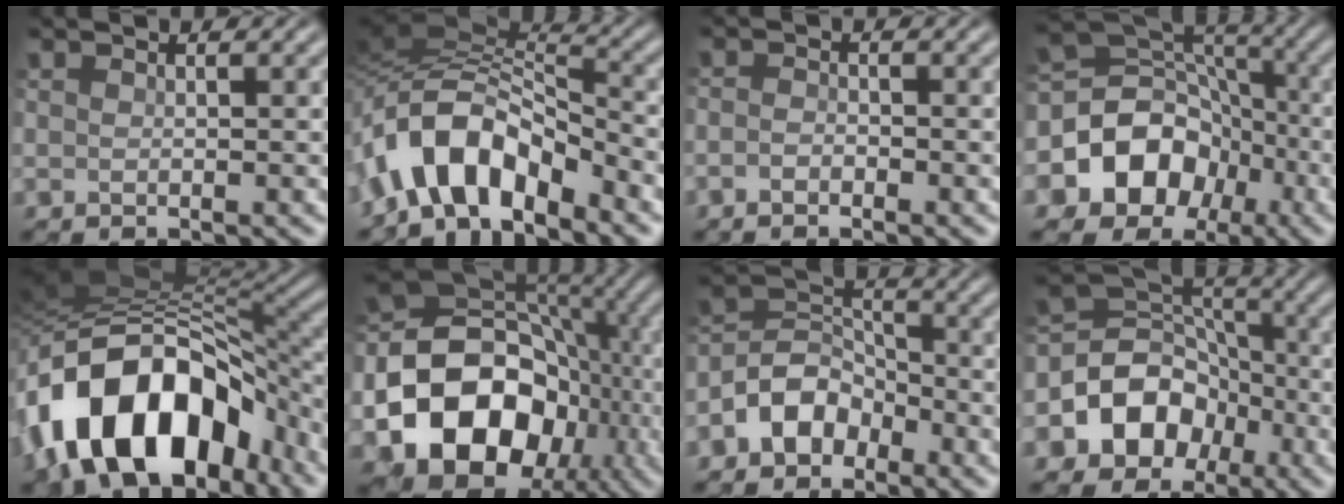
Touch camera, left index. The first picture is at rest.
{"total": 8.6, "force": [-5.2, 3.9, 5.6], "torque": [-0.092, 0.012, -0.103]}
{"total": 1.1, "force": [-1.0, 0.2, 0.4], "torque": [-0.011, -0.002, -0.018]}
{"total": 10.2, "force": [-3.6, 8.4, 4.4], "torque": [-0.067, 0.011, -0.081]}
{"total": 16.0, "force": [-6.5, 9.8, 10.8], "torque": [-0.177, 0.004, -0.116]}
{"total": 15.2, "force": [-5.4, 11.4, 8.5], "torque": [-0.147, -0.019, -0.092]}
{"total": 4.6, "force": [-3.1, 2.9, 1.6], "torque": [-0.027, 0.007, -0.062]}
{"total": 7.7, "force": [-3.3, 6.3, 3.0], "torque": [-0.034, 0.019, -0.079]}